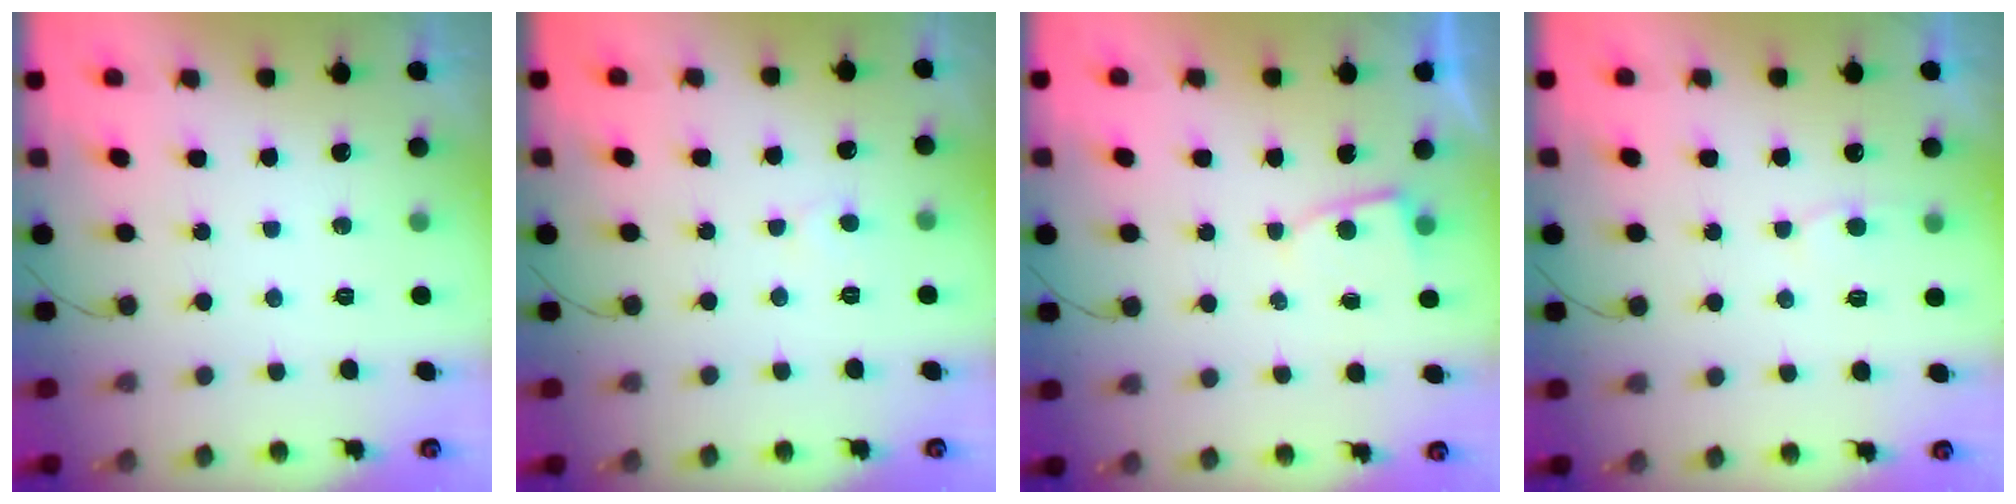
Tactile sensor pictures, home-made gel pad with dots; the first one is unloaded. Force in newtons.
{"total": 4.0, "press": 4.0, "slide": 0.4}
{"total": 3.5, "press": 3.4, "slide": 0.4}
{"total": 4.9, "press": 4.8, "slide": 0.6}